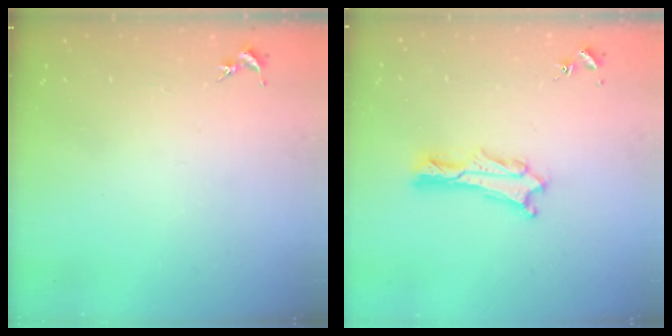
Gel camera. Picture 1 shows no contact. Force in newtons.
{"total": 2.0, "press": 2.0, "slide": 0.2}